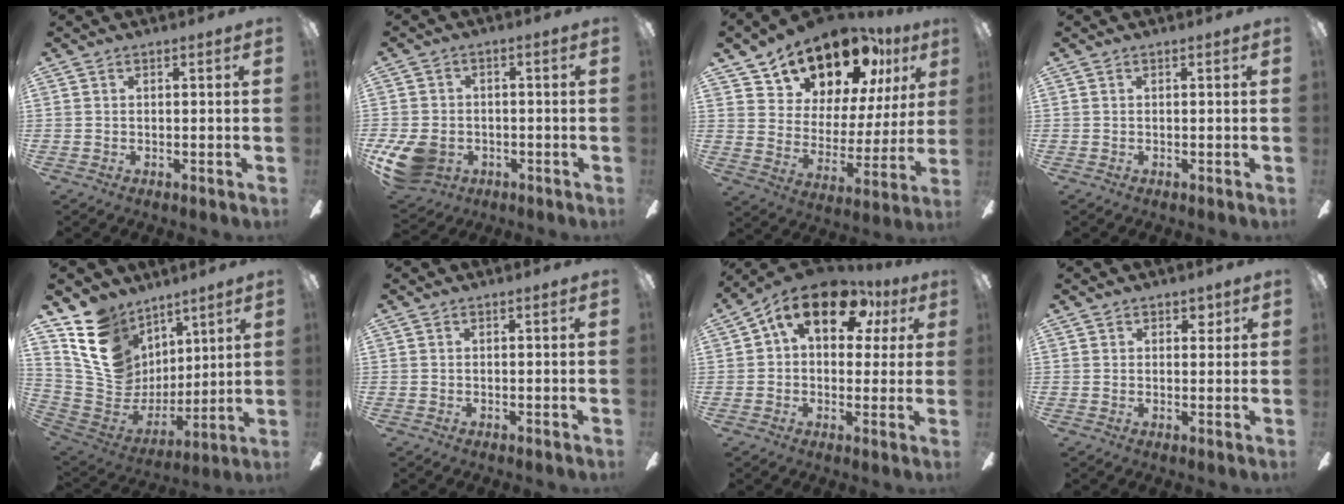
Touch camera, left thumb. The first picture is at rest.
{"total": 10.5, "force": [-4.4, 7.7, 5.7], "torque": [-0.125, 0.025, -0.080]}
{"total": 18.0, "force": [14.8, 8.2, 6.1], "torque": [-0.122, -0.107, 0.264]}
{"total": 0.0}
{"total": 16.8, "force": [8.7, 12.9, 6.3], "torque": [-0.136, -0.044, 0.176]}
{"total": 0.0}
{"total": 15.6, "force": [7.3, 8.6, 10.7], "torque": [-0.163, -0.016, 0.126]}
{"total": 2.4, "force": [1.5, 1.7, 0.8], "torque": [-0.001, 0.000, 0.023]}